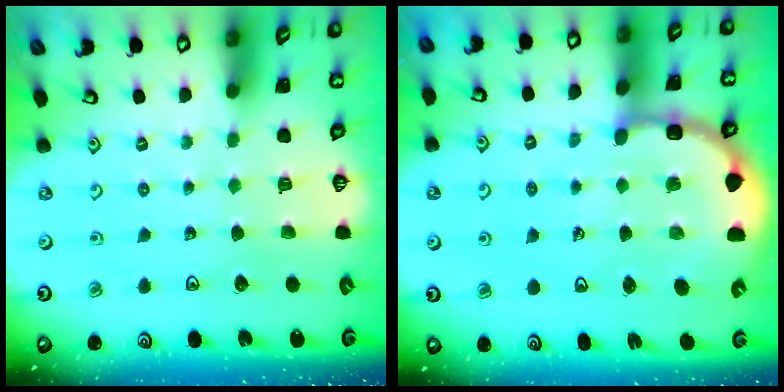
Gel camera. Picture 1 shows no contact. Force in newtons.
{"total": 8.7, "press": 8.4, "slide": 2.1}